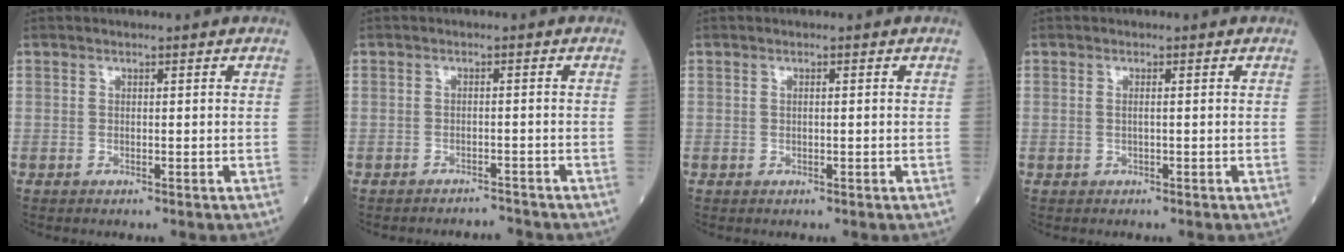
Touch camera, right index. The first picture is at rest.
{"total": 2.2, "force": [-2.1, 0.2, -0.5], "torque": [0.020, -0.004, -0.026]}
{"total": 0.7, "force": [0.1, 0.1, 0.7], "torque": [-0.011, 0.000, 0.002]}
{"total": 0.8, "force": [0.1, 0.1, 0.8], "torque": [-0.020, -0.001, 0.000]}